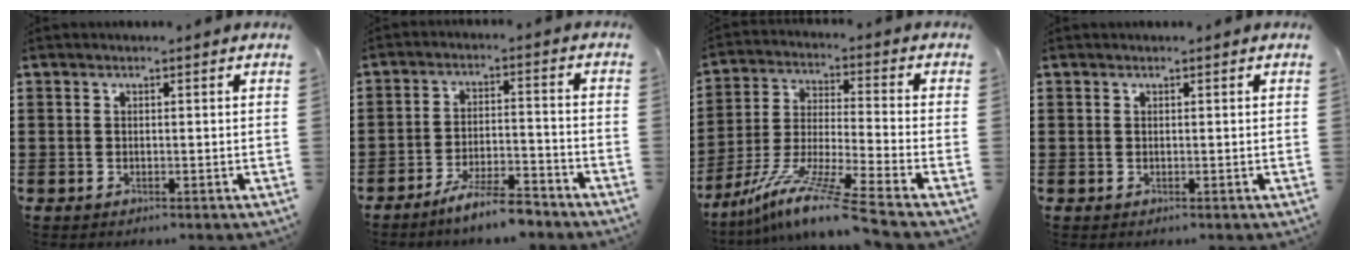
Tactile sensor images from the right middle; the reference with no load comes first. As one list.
[{"total": 6.6, "force": [-5.8, 0.2, 3.2], "torque": [-0.064, -0.005, -0.108]}, {"total": 10.6, "force": [-8.5, -0.7, 6.4], "torque": [-0.135, -0.010, -0.175]}, {"total": 0.0}]